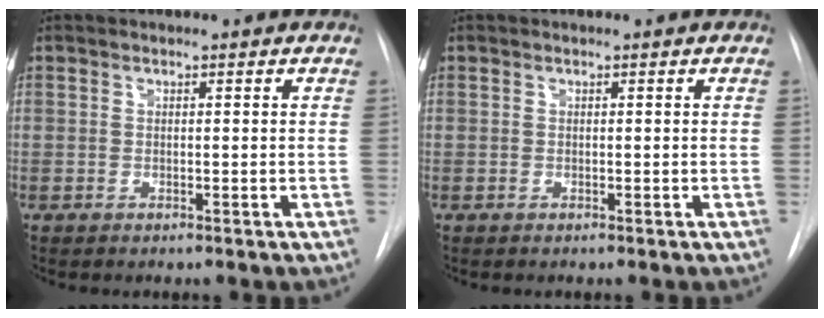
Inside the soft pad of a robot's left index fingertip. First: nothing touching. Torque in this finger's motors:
{"motor_torque": [-0.07, 0.08, 0.00, 0.00]}